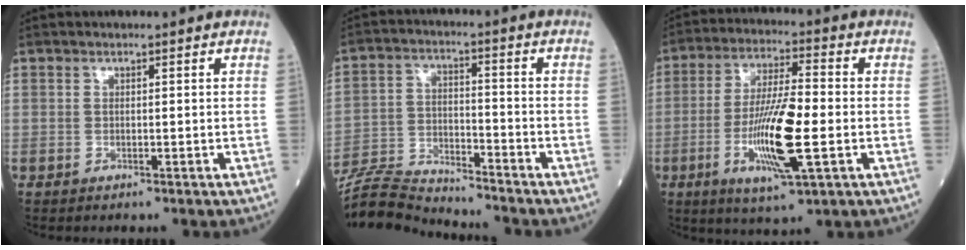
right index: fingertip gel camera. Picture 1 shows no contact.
{"total": 11.7, "force": [-11.6, -0.3, 1.6], "torque": [-0.033, 0.006, -0.216]}
{"total": 13.0, "force": [-3.1, 1.7, 12.5], "torque": [-0.242, -0.011, -0.056]}